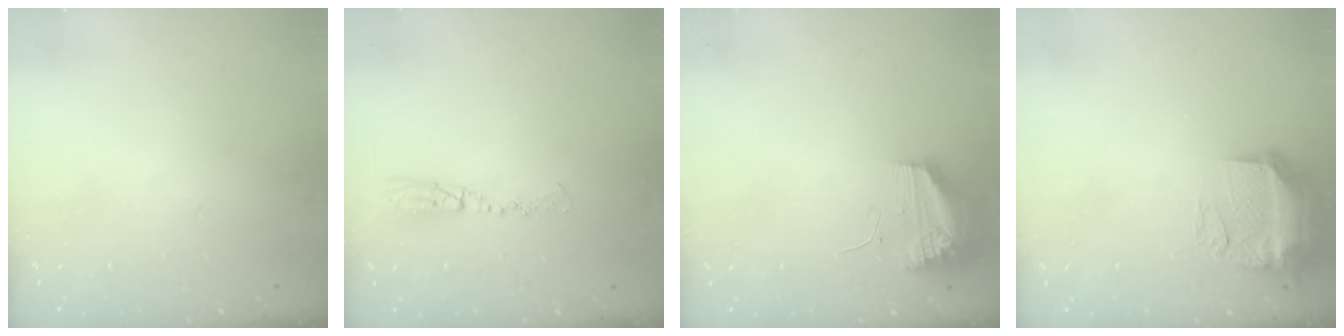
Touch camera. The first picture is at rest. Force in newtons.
{"total": 6.9, "press": 6.7, "slide": 1.8}
{"total": 9.7, "press": 9.7, "slide": 0.9}
{"total": 11.0, "press": 10.9, "slide": 1.1}